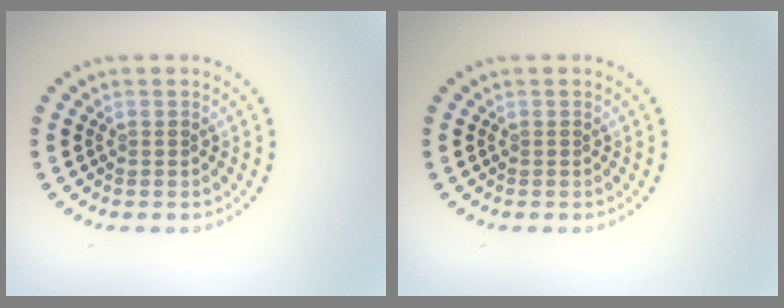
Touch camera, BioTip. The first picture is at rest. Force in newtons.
{"total": 0.0}